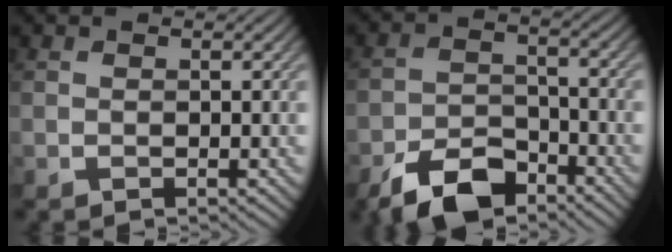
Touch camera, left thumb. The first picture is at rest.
{"total": 8.1, "force": [-5.9, 3.7, 4.1], "torque": [-0.075, -0.006, -0.120]}